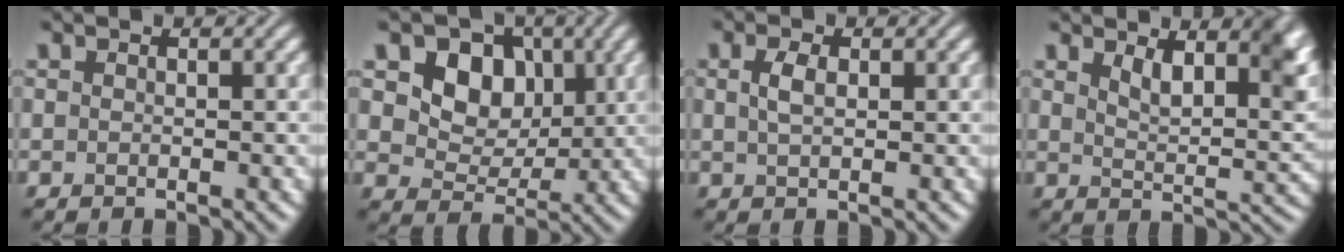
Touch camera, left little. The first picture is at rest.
{"total": 6.2, "force": [2.1, 4.7, 3.4], "torque": [-0.064, -0.012, 0.032]}
{"total": 1.8, "force": [0.6, 0.9, 1.4], "torque": [-0.034, 0.003, 0.010]}
{"total": 5.9, "force": [3.1, 2.1, 4.5], "torque": [-0.065, -0.006, 0.051]}